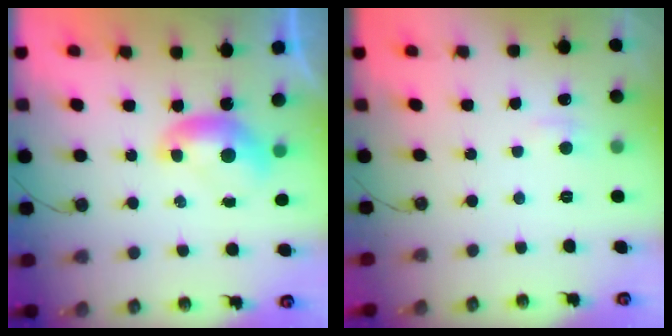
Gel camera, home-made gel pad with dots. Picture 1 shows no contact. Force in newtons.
{"total": 1.6, "press": 1.6, "slide": 0.4}